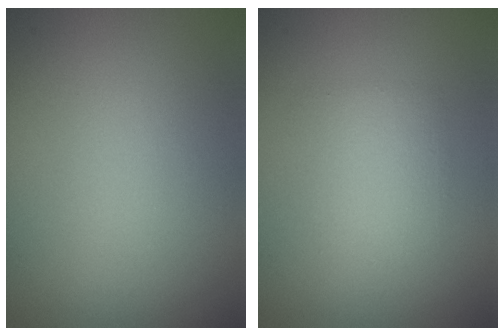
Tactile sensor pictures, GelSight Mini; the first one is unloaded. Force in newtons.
{"total": 2.3, "press": 2.3, "slide": 0.1}